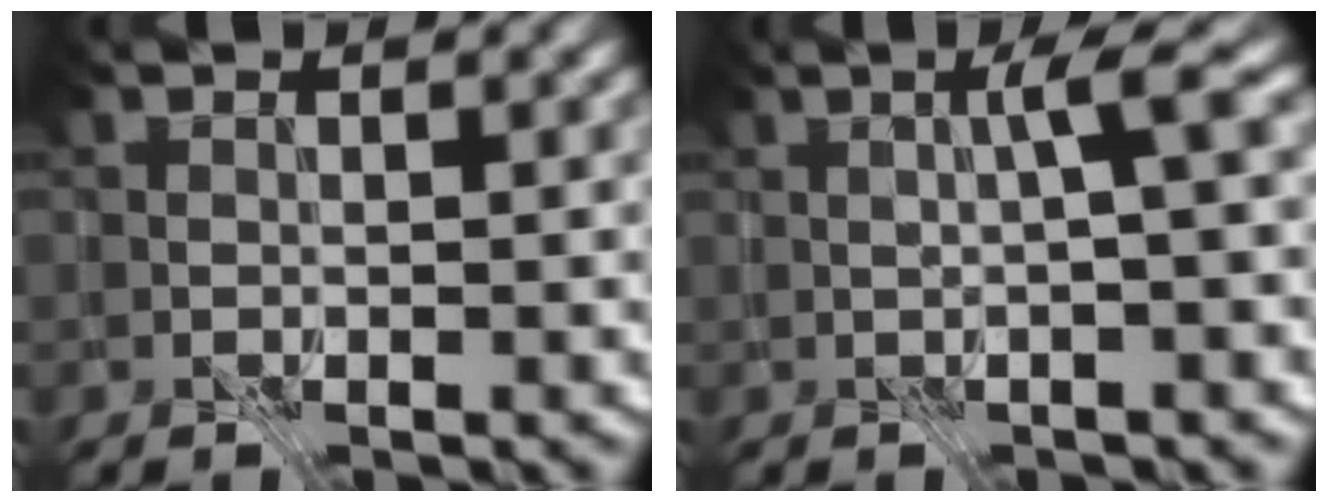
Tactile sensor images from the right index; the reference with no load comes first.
{"total": 2.3, "force": [0.3, -0.4, 2.3], "torque": [-0.037, 0.013, 0.003]}